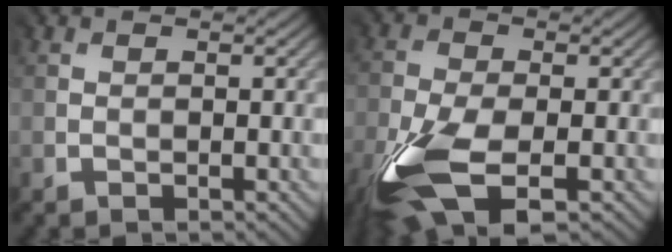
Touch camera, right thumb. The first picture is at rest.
{"total": 11.3, "force": [-6.0, 4.6, 8.5], "torque": [-0.210, -0.027, -0.121]}